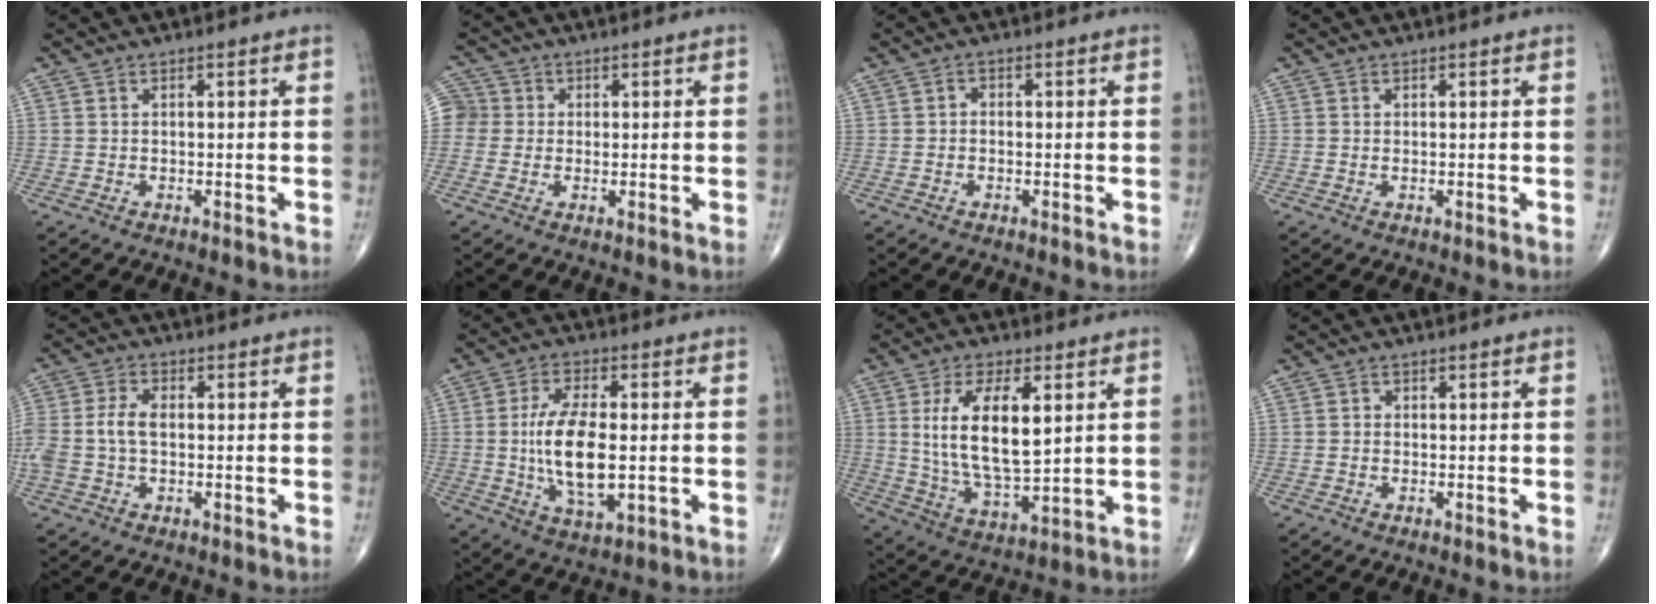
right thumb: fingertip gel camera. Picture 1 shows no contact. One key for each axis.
{"total": 5.5, "fx": 0.4, "fy": 5.3, "fz": 1.5, "tx": -0.014, "ty": 0.015, "tz": -0.001}
{"total": 1.0, "fx": -0.2, "fy": 0.8, "fz": 0.5, "tx": 0.000, "ty": 0.004, "tz": -0.010}
{"total": 0.0}
{"total": 7.4, "fx": -0.3, "fy": 4.7, "fz": 5.7, "tx": -0.144, "ty": 0.019, "tz": -0.008}
{"total": 12.7, "fx": -0.6, "fy": 5.5, "fz": 11.4, "tx": -0.215, "ty": -0.007, "tz": -0.008}
{"total": 15.4, "fx": 3.6, "fy": 6.7, "fz": 13.4, "tx": -0.240, "ty": -0.020, "tz": 0.075}
{"total": 0.5, "fx": -0.1, "fy": 0.5, "fz": 0.2, "tx": -0.001, "ty": 0.002, "tz": -0.005}